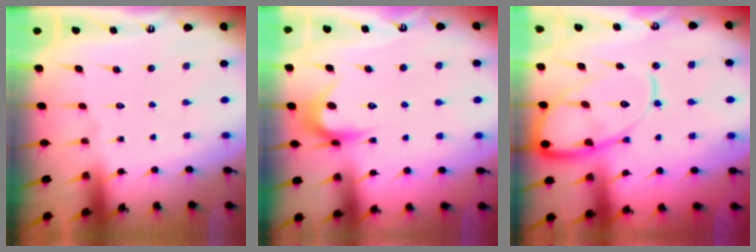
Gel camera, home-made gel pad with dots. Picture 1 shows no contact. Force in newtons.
{"total": 7.9, "press": 7.9, "slide": 0.6}
{"total": 17.0, "press": 16.9, "slide": 1.8}